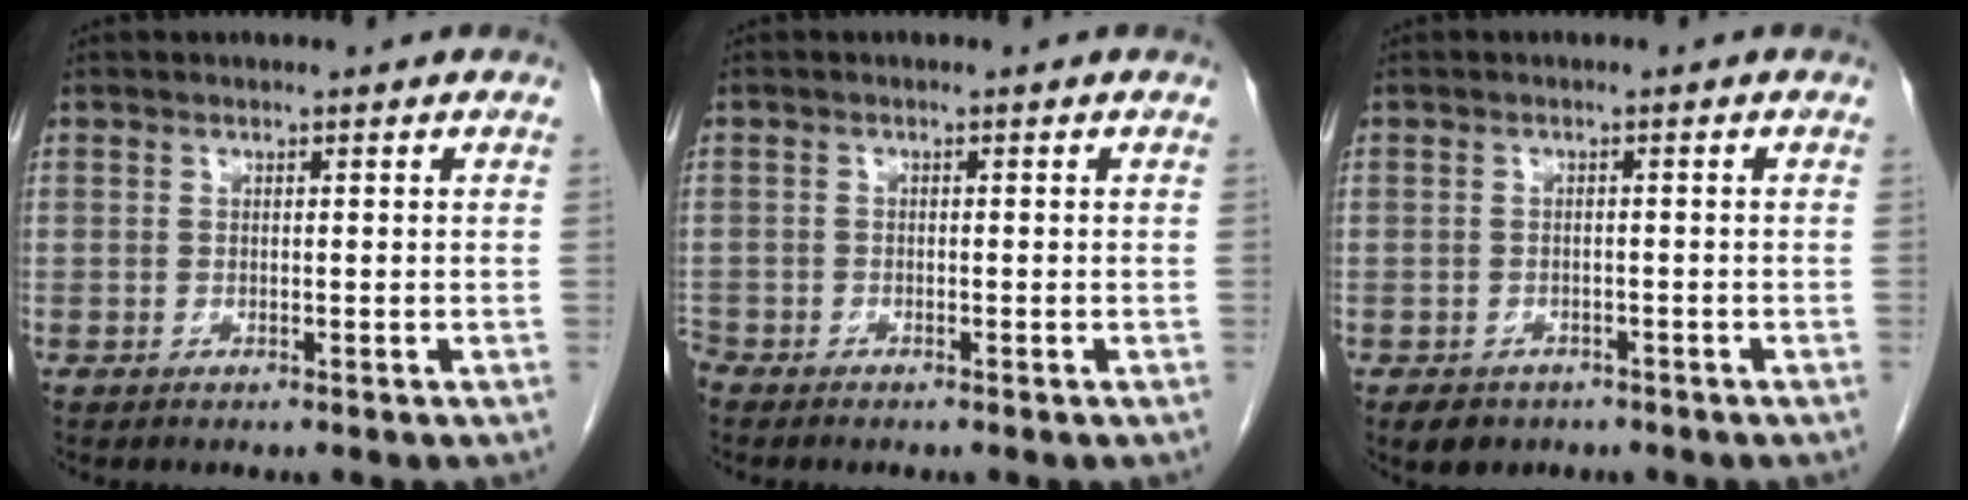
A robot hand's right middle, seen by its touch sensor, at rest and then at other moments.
{"total": 1.6, "force": [-1.5, 0.5, 0.2], "torque": [-0.003, -0.003, -0.027]}
{"total": 3.6, "force": [-2.5, 2.4, 0.9], "torque": [-0.015, 0.002, -0.032]}